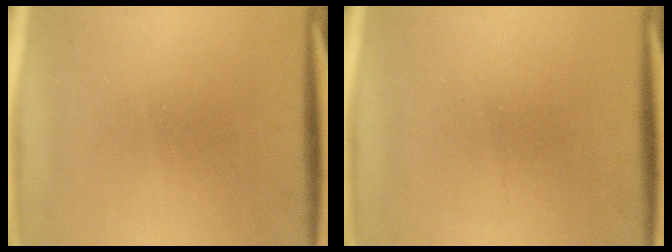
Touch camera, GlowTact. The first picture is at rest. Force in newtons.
{"total": 1.4}